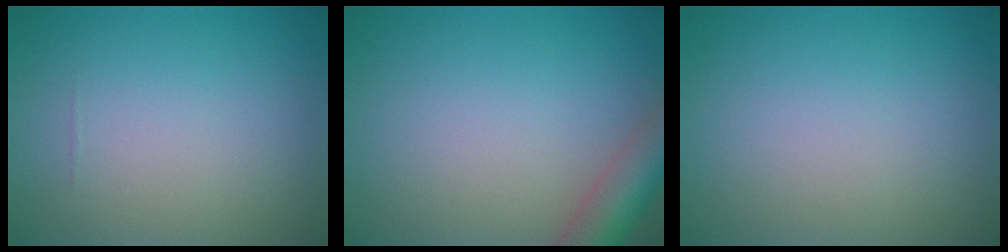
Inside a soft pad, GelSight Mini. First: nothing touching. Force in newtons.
{"total": 4.9, "press": 4.8, "slide": 0.4}
{"total": 0.0}